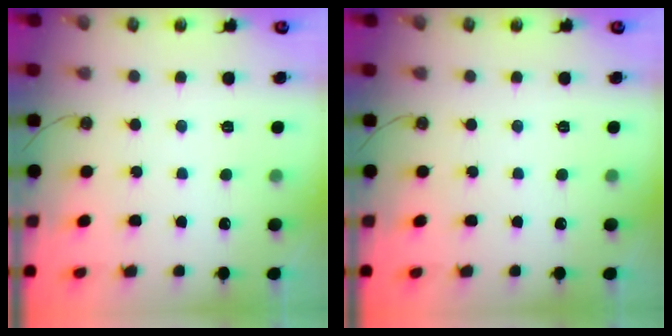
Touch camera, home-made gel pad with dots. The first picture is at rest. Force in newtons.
{"total": 0.0}